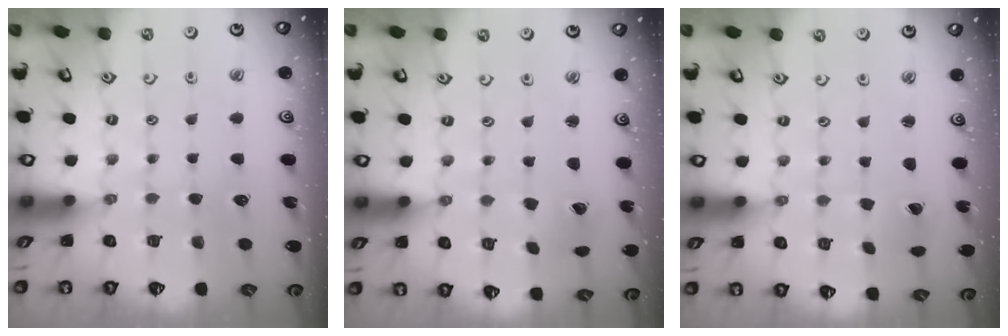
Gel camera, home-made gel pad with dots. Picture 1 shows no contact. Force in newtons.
{"total": 1.8, "press": 1.8, "slide": 0.1}
{"total": 1.3, "press": 1.2, "slide": 0.4}